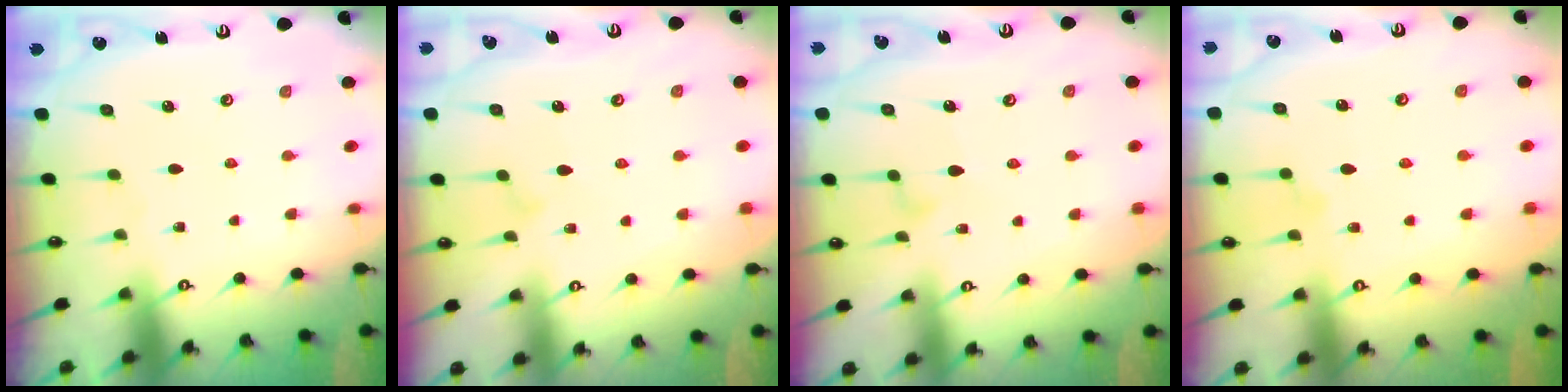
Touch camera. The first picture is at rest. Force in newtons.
{"total": 7.6, "press": 7.6, "slide": 0.5}
{"total": 5.2, "press": 5.2, "slide": 0.2}
{"total": 7.5, "press": 7.4, "slide": 1.1}